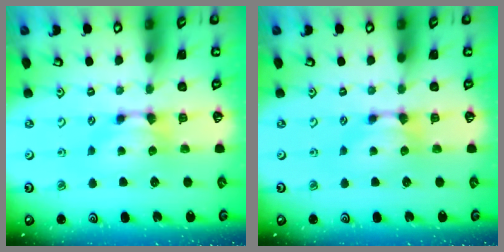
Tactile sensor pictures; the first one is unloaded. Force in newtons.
{"total": 0.0}